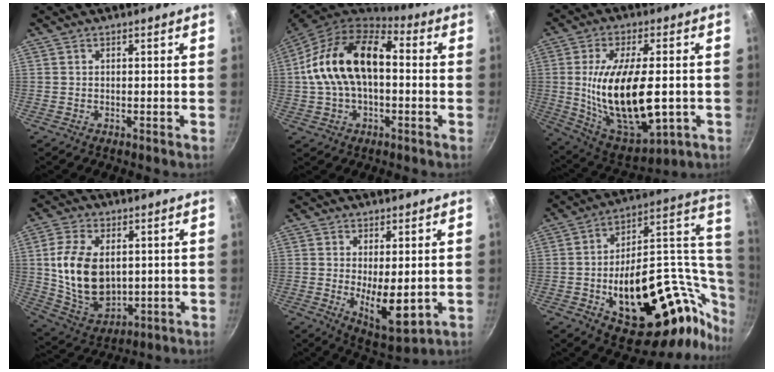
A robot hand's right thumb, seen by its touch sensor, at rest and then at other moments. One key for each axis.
{"total": 18.8, "fx": 0.7, "fy": 11.3, "fz": 15.0, "tx": -0.252, "ty": 0.037, "tz": -0.002}
{"total": 22.2, "fx": -2.0, "fy": 10.0, "fz": 19.7, "tx": -0.340, "ty": -0.003, "tz": -0.016}
{"total": 15.4, "fx": 1.9, "fy": 10.0, "fz": 11.6, "tx": -0.195, "ty": -0.020, "tz": 0.052}
{"total": 9.4, "fx": -0.3, "fy": 3.7, "fz": 8.7, "tx": -0.125, "ty": -0.026, "tz": 0.014}
{"total": 35.6, "fx": -4.4, "fy": 20.0, "fz": 29.1, "tx": -0.351, "ty": 0.038, "tz": -0.039}